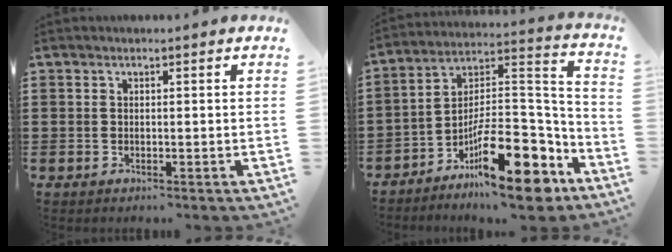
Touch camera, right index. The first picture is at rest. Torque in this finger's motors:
{"motor_torque": [0.97, 1.16, 0.51, 0.21]}